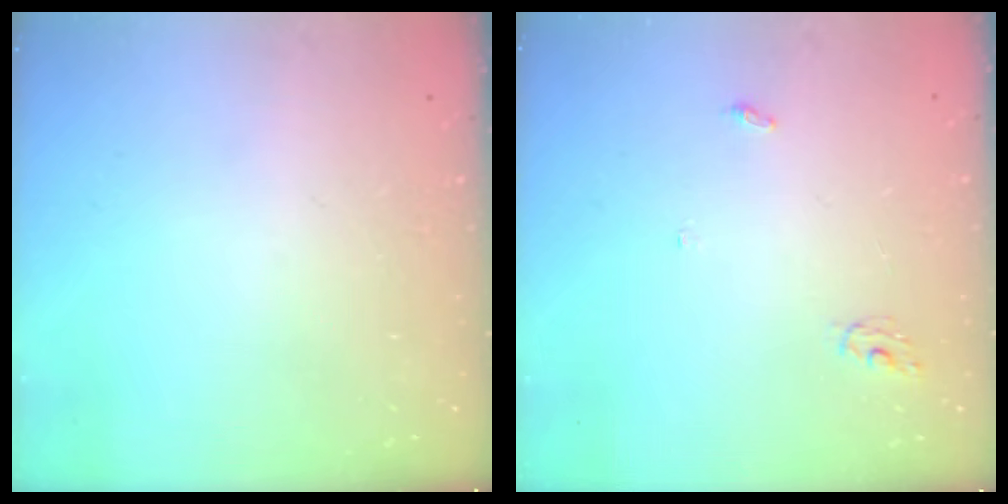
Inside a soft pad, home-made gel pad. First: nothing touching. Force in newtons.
{"total": 2.8, "press": 2.8, "slide": 0.2}